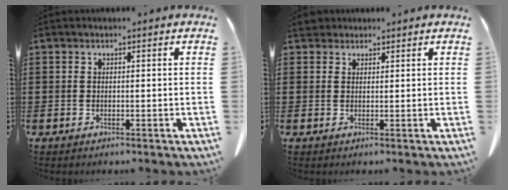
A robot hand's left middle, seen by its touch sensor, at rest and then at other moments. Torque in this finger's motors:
{"motor_torque": [0.00, 0.00, 0.00, 0.00]}